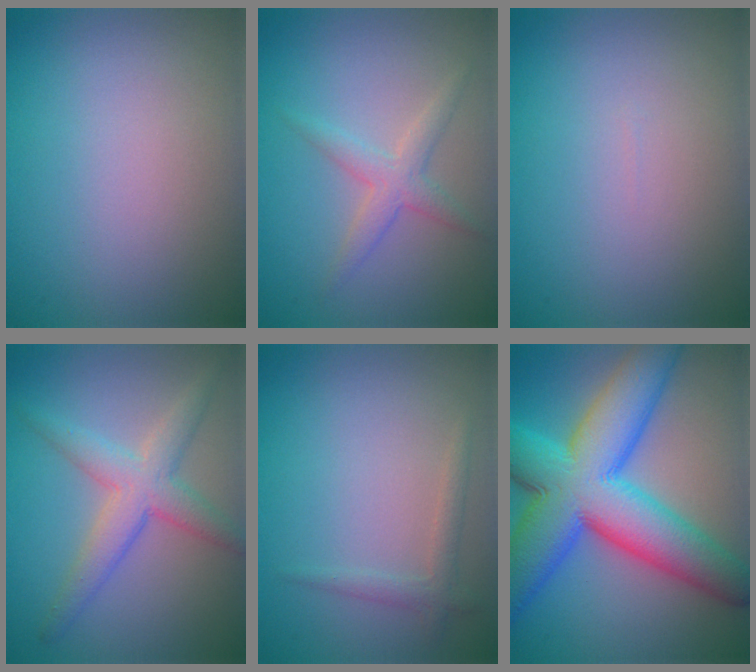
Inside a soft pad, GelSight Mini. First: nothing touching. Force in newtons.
{"total": 2.3, "press": 2.3, "slide": 0.1}
{"total": 0.0}
{"total": 4.3, "press": 4.2, "slide": 0.1}
{"total": 1.5, "press": 1.5, "slide": 0.1}
{"total": 13.9, "press": 13.9, "slide": 0.2}